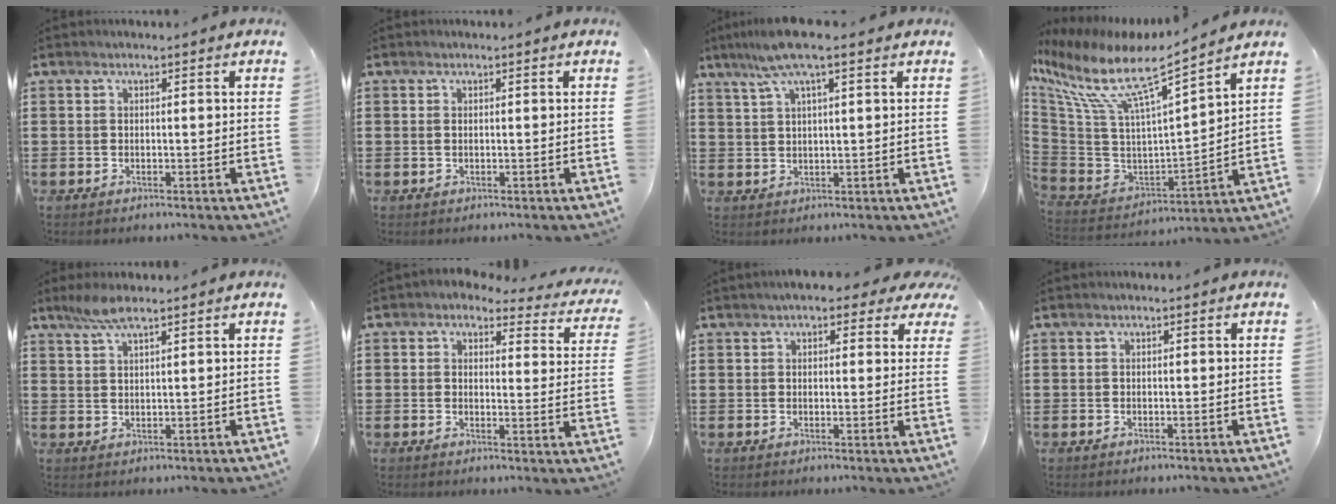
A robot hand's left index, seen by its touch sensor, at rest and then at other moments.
{"total": 0.5, "force": [0.0, 0.2, 0.5], "torque": [-0.012, -0.001, 0.000]}
{"total": 6.9, "force": [4.1, 0.5, 5.4], "torque": [-0.115, 0.000, 0.074]}
{"total": 11.0, "force": [6.5, 2.3, 8.6], "torque": [-0.189, -0.046, 0.103]}
{"total": 3.7, "force": [2.6, 0.7, 2.5], "torque": [-0.055, 0.004, 0.048]}
{"total": 3.0, "force": [2.5, 1.0, 1.2], "torque": [-0.029, -0.015, 0.040]}
{"total": 3.9, "force": [2.9, 1.4, 2.1], "torque": [-0.043, -0.003, 0.050]}
{"total": 0.0}